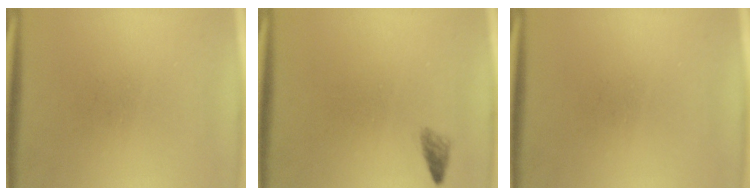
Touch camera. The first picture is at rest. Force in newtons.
{"total": 1.1}
{"total": 0.0}